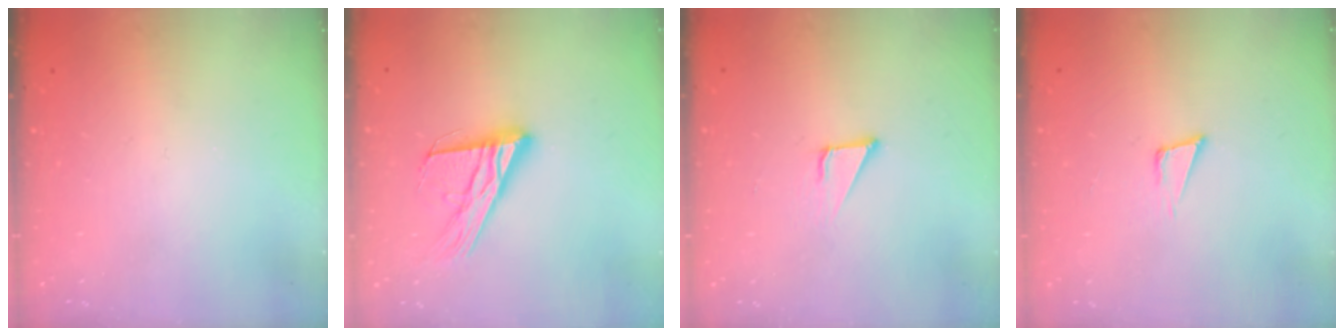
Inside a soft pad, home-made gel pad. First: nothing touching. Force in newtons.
{"total": 16.7, "press": 16.6, "slide": 1.6}
{"total": 2.1, "press": 2.1, "slide": 0.1}
{"total": 3.9, "press": 2.6, "slide": 2.9}